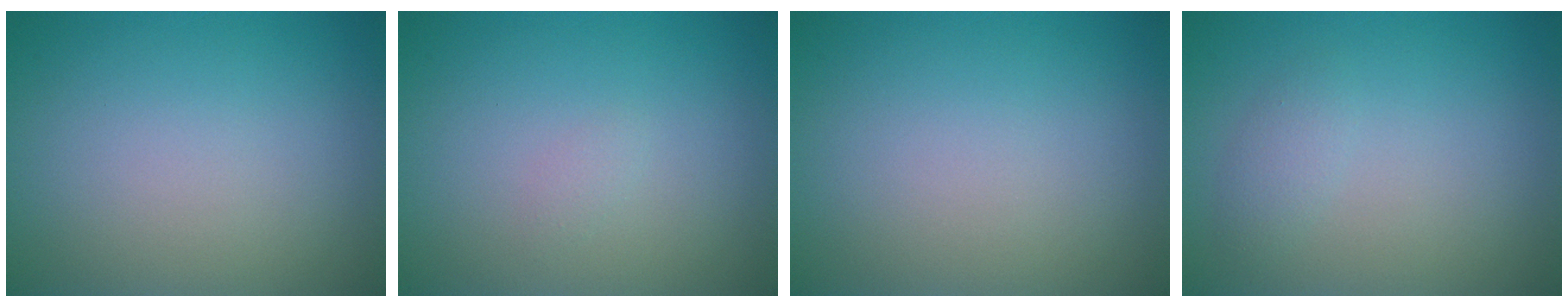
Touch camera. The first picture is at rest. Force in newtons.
{"total": 0.6, "press": 0.6, "slide": 0.1}
{"total": 0.0}
{"total": 2.3, "press": 2.3, "slide": 0.2}